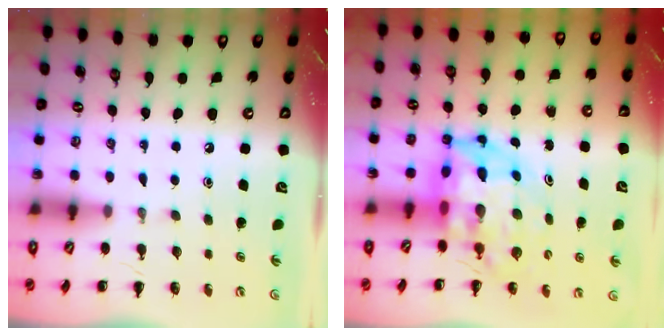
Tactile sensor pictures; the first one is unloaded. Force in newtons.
{"total": 7.2, "press": 6.9, "slide": 2.0}